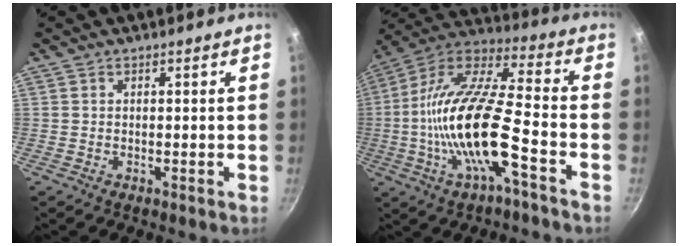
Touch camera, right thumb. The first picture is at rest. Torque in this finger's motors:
{"motor_torque": [0.19, 1.64, 2.41, -0.33, 0.72]}